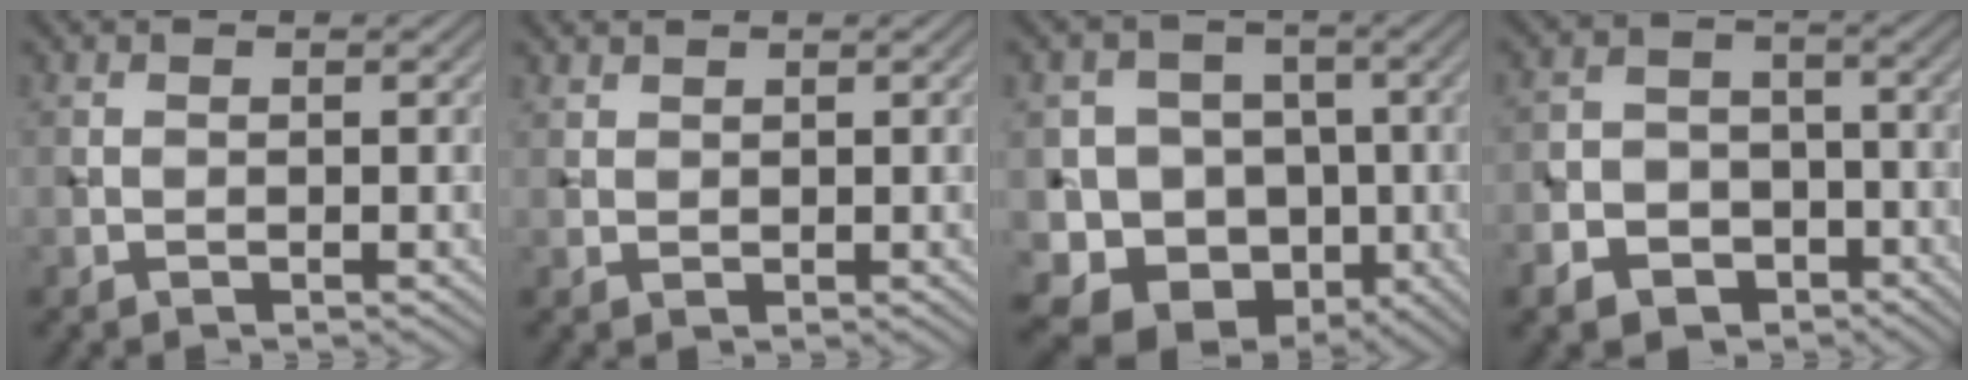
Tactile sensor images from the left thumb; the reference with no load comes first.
{"total": 1.3, "force": [1.1, 0.6, 0.2], "torque": [-0.008, 0.003, 0.028]}
{"total": 10.6, "force": [-3.0, 9.4, 3.9], "torque": [-0.075, -0.015, -0.080]}
{"total": 8.4, "force": [-4.9, 6.2, 2.7], "torque": [-0.058, -0.020, -0.096]}